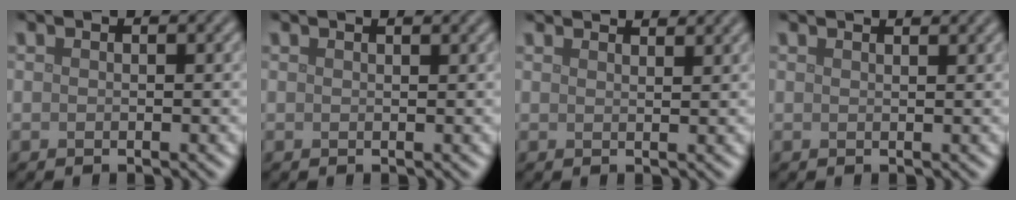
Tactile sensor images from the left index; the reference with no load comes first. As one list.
[{"total": 1.0, "force": [0.9, 0.2, 0.4], "torque": [-0.006, -0.002, 0.008]}, {"total": 3.6, "force": [3.3, 0.6, 1.2], "torque": [-0.009, 0.007, 0.029]}, {"total": 2.0, "force": [1.8, 0.5, 0.8], "torque": [-0.004, 0.002, 0.009]}]